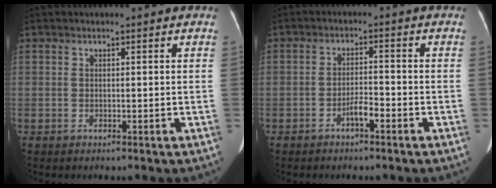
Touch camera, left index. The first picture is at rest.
{"total": 2.3, "force": [-1.4, 0.4, 1.8], "torque": [-0.030, 0.003, -0.025]}